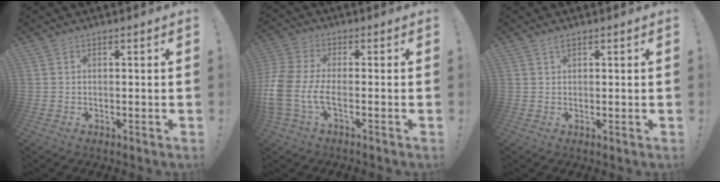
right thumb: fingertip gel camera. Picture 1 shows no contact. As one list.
[{"total": 10.5, "force": [-2.7, 5.1, 8.7], "torque": [-0.193, -0.001, -0.048]}, {"total": 1.4, "force": [0.8, 0.4, 1.1], "torque": [-0.013, -0.003, 0.013]}]